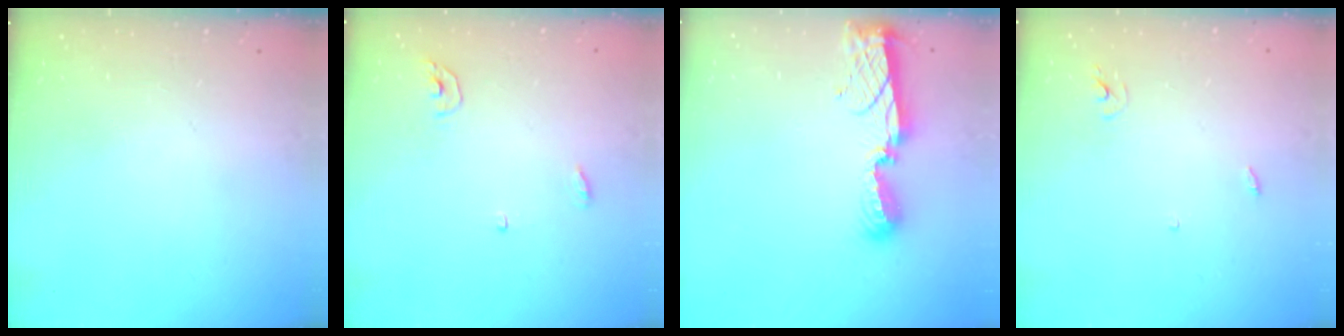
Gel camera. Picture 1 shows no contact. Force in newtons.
{"total": 3.8, "press": 3.8, "slide": 0.5}
{"total": 8.4, "press": 8.4, "slide": 0.8}
{"total": 2.4, "press": 2.4, "slide": 0.2}